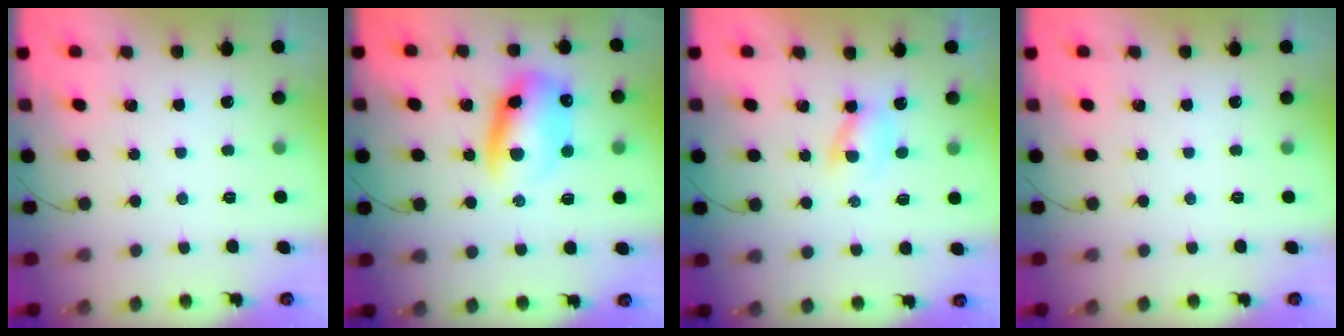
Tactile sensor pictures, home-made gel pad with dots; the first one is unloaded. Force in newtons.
{"total": 11.8, "press": 11.5, "slide": 2.7}
{"total": 2.3, "press": 2.0, "slide": 1.1}
{"total": 0.0}